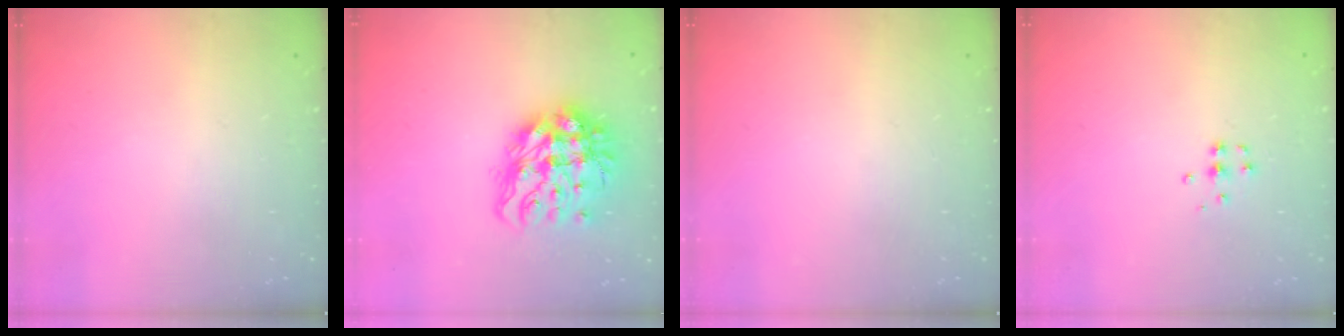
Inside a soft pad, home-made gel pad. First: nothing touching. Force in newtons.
{"total": 16.7, "press": 16.7, "slide": 1.4}
{"total": 0.0}
{"total": 4.9, "press": 4.9, "slide": 0.3}